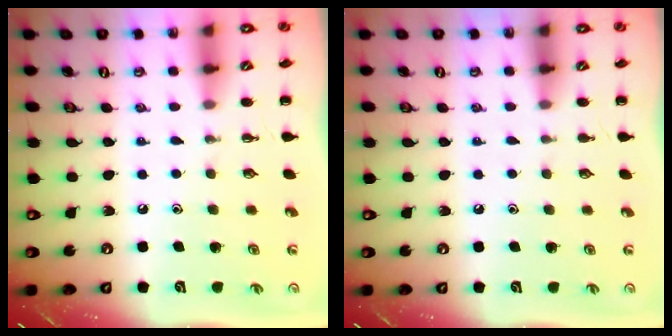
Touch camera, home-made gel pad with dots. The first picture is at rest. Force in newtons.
{"total": 0.0}